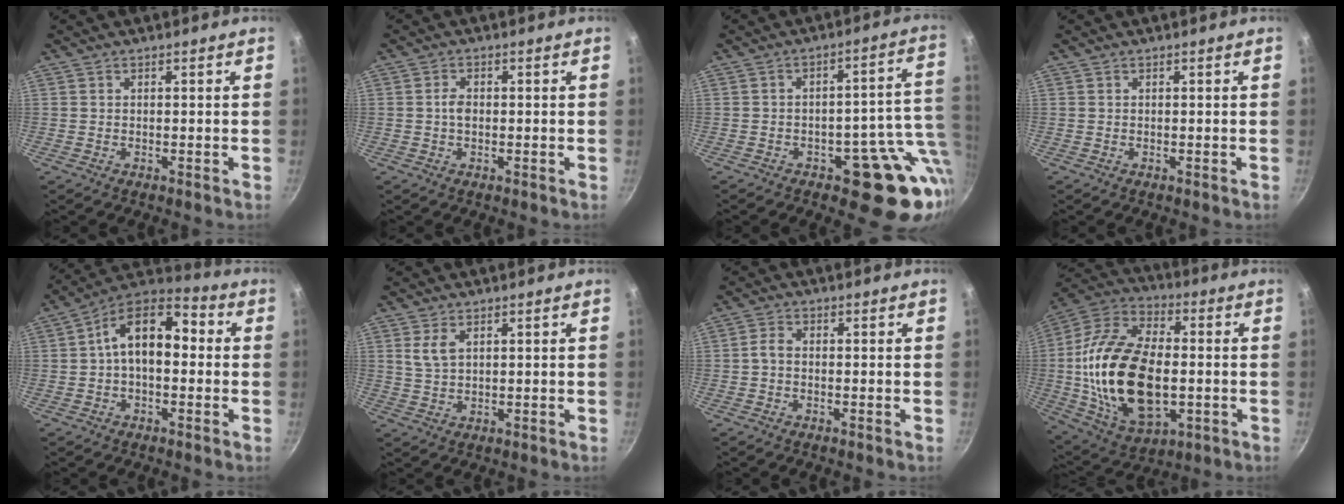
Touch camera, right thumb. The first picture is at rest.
{"total": 2.2, "force": [-0.1, 1.4, 1.6], "torque": [-0.026, 0.004, -0.006]}
{"total": 16.0, "force": [-5.2, 6.3, 13.8], "torque": [-0.104, 0.039, -0.057]}
{"total": 0.0}
{"total": 13.7, "force": [1.0, 7.9, 11.1], "torque": [-0.155, 0.046, 0.000]}
{"total": 3.4, "force": [1.5, 1.9, 2.5], "torque": [-0.050, -0.003, 0.036]}
{"total": 2.2, "force": [-0.4, 1.4, 1.6], "torque": [-0.030, 0.007, -0.014]}
{"total": 26.5, "force": [-2.0, 14.8, 21.9], "torque": [-0.417, 0.005, -0.025]}